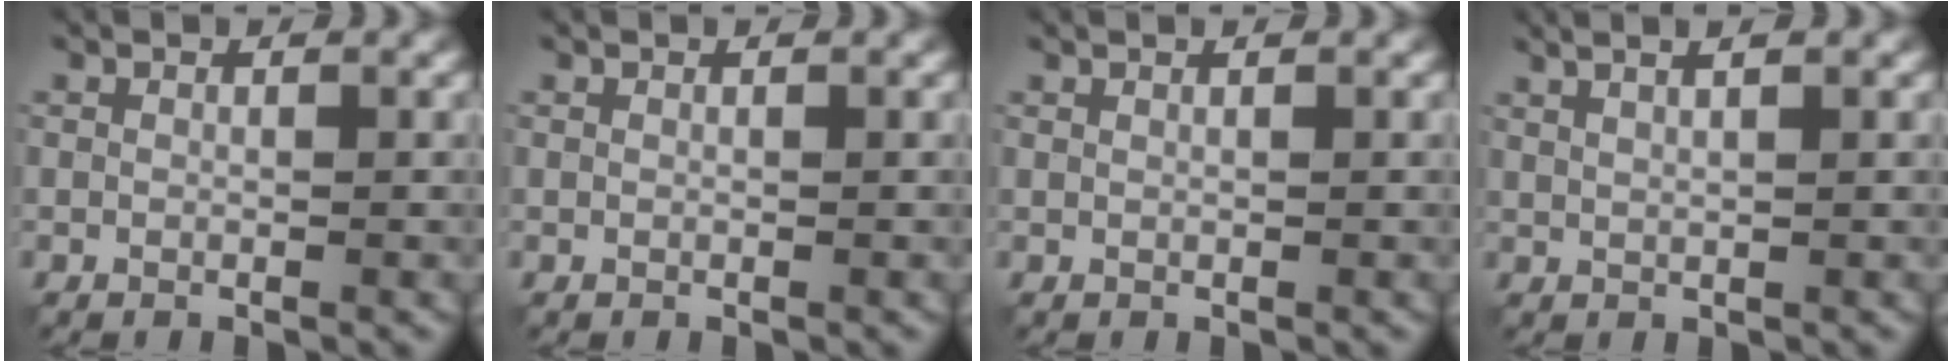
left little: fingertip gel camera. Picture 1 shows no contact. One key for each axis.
{"total": 0.0}
{"total": 0.7, "fx": 0.5, "fy": 0.2, "fz": 0.4, "tx": -0.003, "ty": 0.001, "tz": 0.001}
{"total": 4.5, "fx": 2.6, "fy": 1.7, "fz": 3.3, "tx": -0.037, "ty": 0.032, "tz": 0.014}